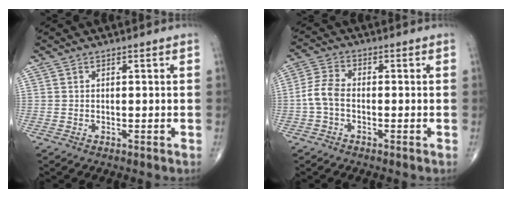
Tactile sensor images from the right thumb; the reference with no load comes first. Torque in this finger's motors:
{"motor_torque": [-0.03, 0.06, 0.39, -0.26, 0.03]}